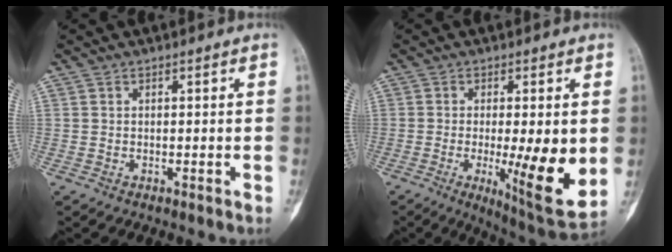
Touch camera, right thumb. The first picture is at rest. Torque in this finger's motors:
{"motor_torque": [0.84, 2.06, 0.56, 0.02, 0.11]}